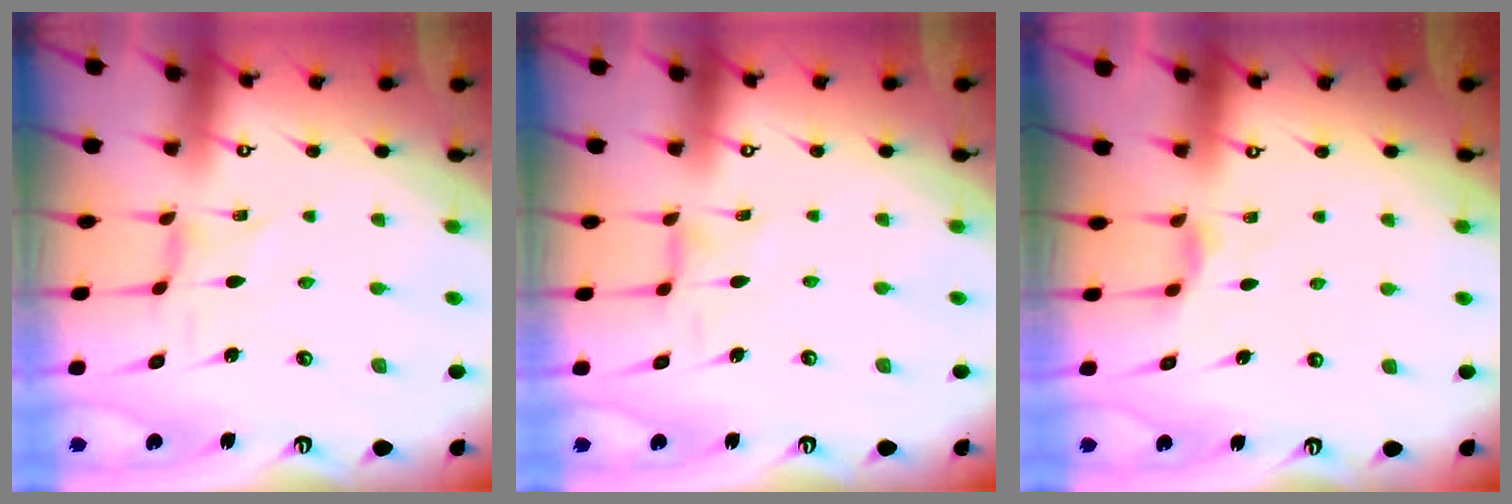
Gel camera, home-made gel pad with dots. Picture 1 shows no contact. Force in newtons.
{"total": 1.6, "press": 1.6, "slide": 0.3}
{"total": 5.6, "press": 5.5, "slide": 0.7}